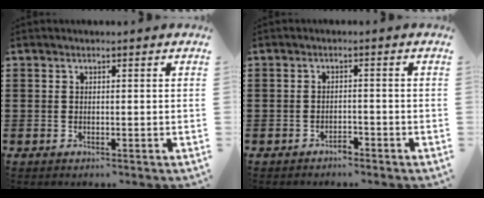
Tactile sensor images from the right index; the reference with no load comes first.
{"total": 1.6, "force": [-1.5, 0.4, 0.4], "torque": [-0.014, 0.000, -0.031]}